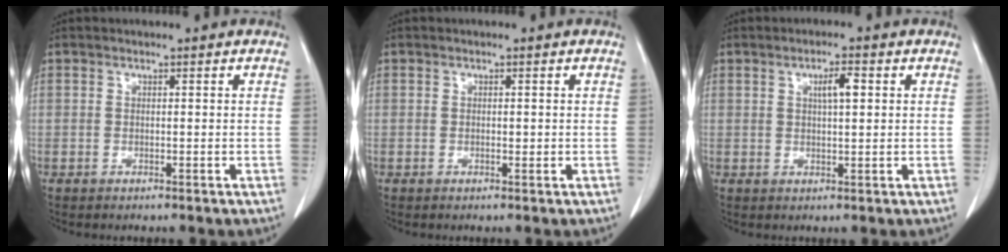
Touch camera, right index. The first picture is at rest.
{"total": 0.7, "force": [0.0, 0.3, 0.6], "torque": [-0.011, -0.001, 0.000]}
{"total": 3.2, "force": [1.0, 0.6, 3.0], "torque": [-0.051, 0.002, 0.017]}